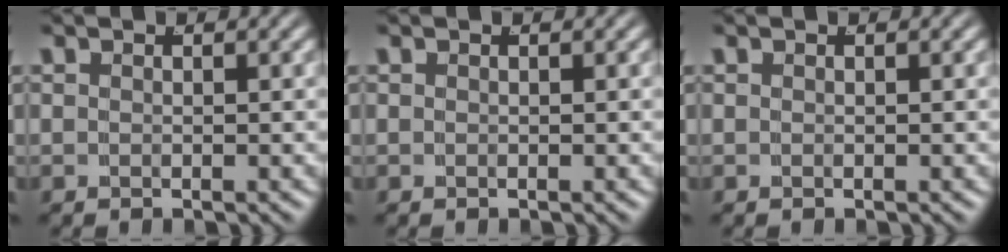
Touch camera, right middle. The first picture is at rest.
{"total": 0.0}
{"total": 0.0}